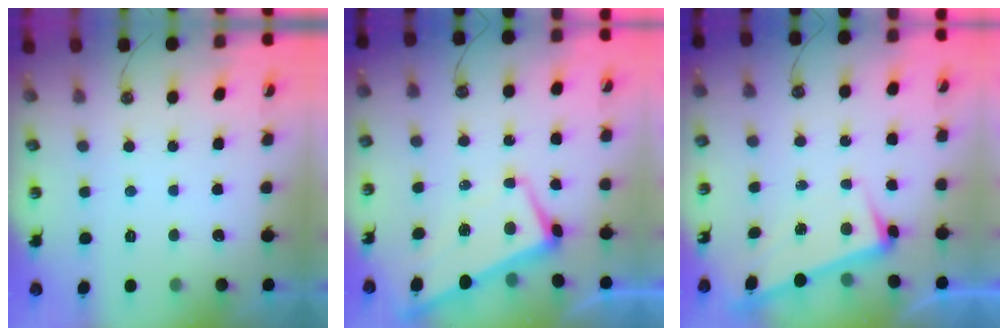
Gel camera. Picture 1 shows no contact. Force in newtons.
{"total": 1.1, "press": 0.6, "slide": 0.9}
{"total": 3.4, "press": 3.2, "slide": 1.1}